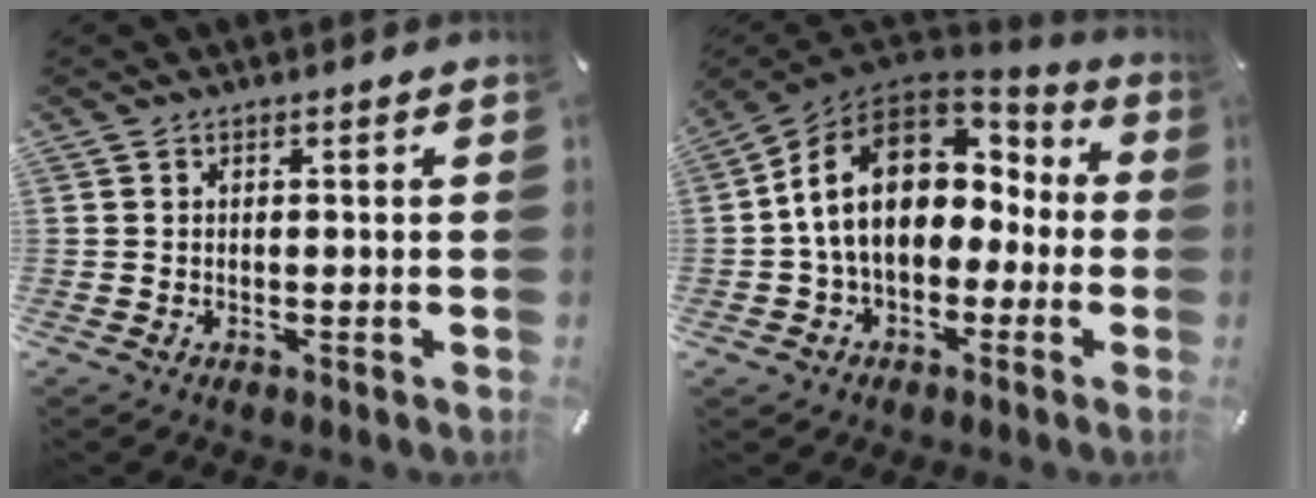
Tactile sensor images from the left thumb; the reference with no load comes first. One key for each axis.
{"total": 17.3, "fx": 2.4, "fy": 12.5, "fz": 11.7, "tx": -0.226, "ty": 0.004, "tz": 0.042}